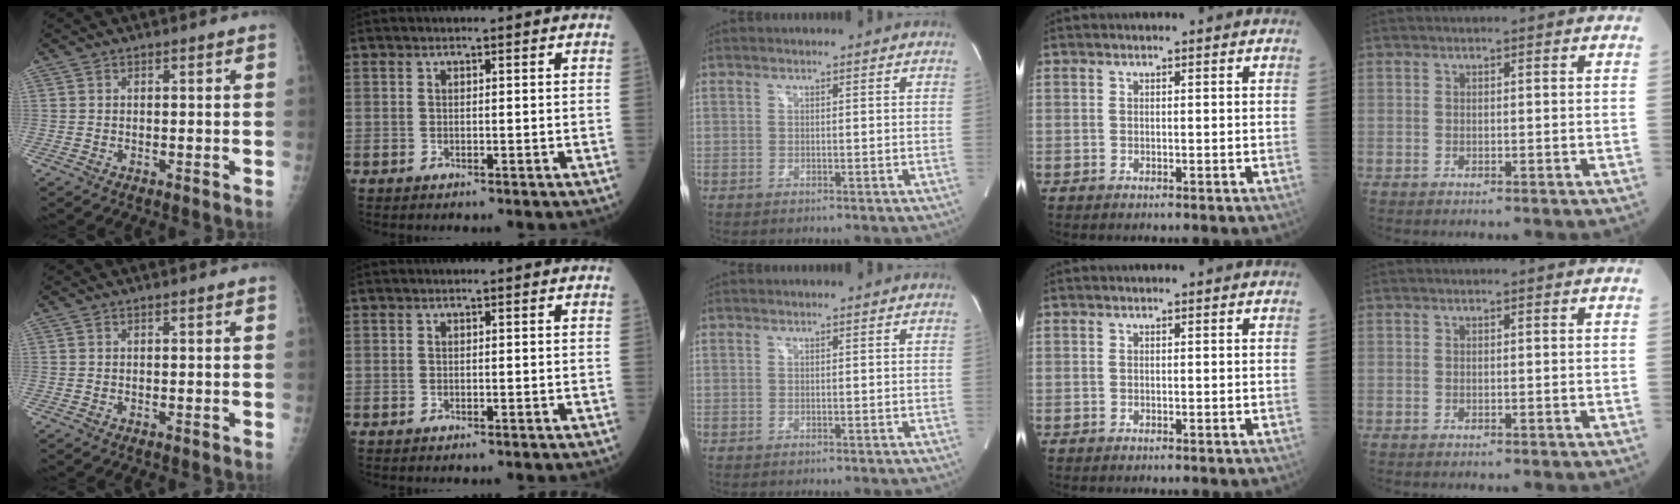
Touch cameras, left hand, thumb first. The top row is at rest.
{}